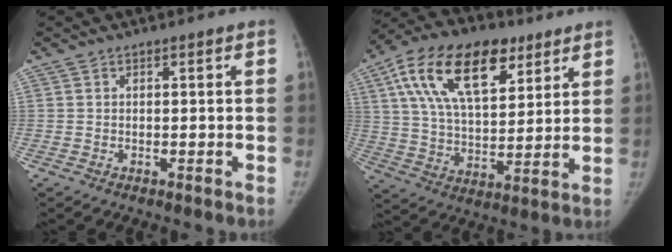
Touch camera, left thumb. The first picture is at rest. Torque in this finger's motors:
{"motor_torque": [0.39, 0.62, 2.04, -0.71, 0.19]}